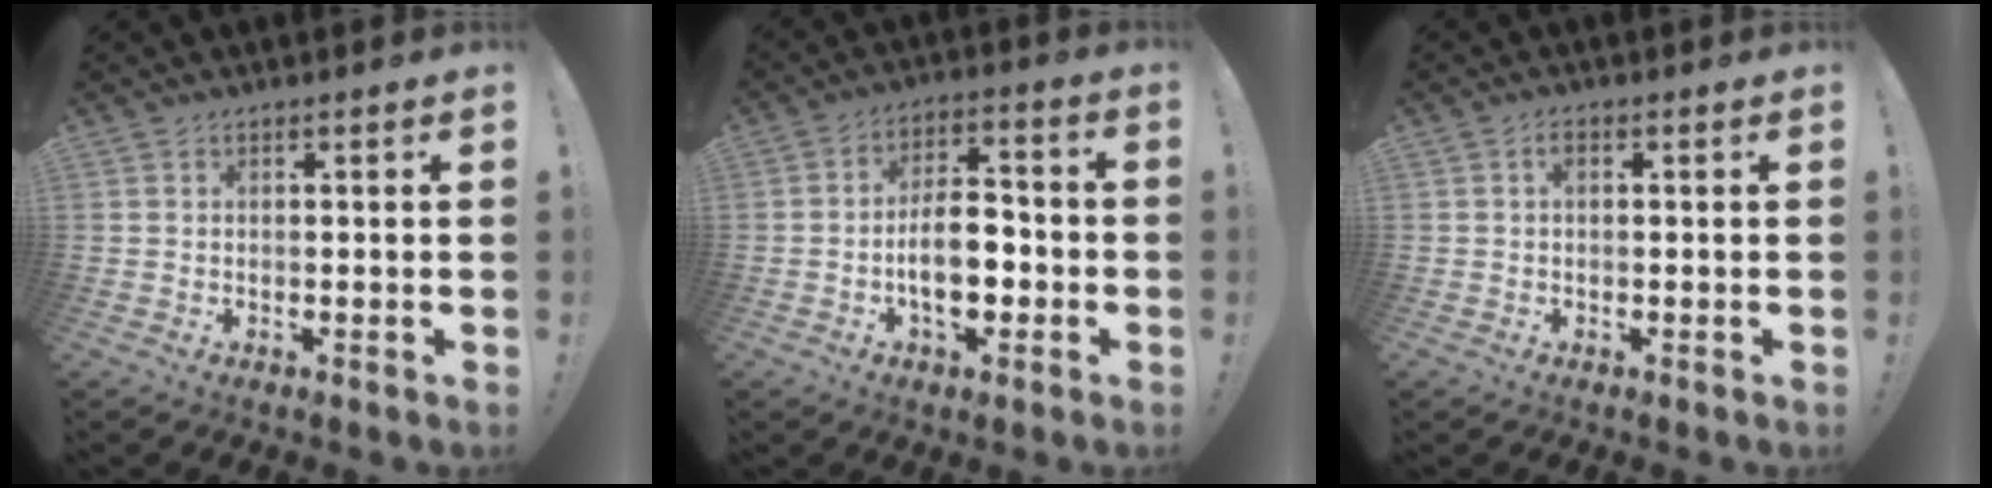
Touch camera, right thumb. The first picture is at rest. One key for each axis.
{"total": 11.9, "fx": -3.3, "fy": 6.7, "fz": 9.3, "tx": -0.149, "ty": 0.012, "tz": -0.061}
{"total": 1.3, "fx": 0.3, "fy": 0.6, "fz": 1.1, "tx": -0.016, "ty": 0.001, "tz": 0.002}